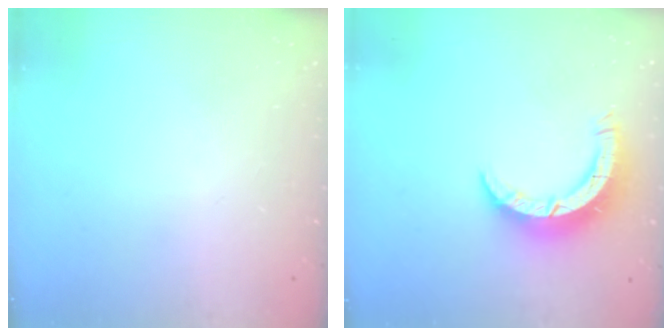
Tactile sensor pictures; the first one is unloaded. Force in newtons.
{"total": 7.7, "press": 7.7, "slide": 0.4}